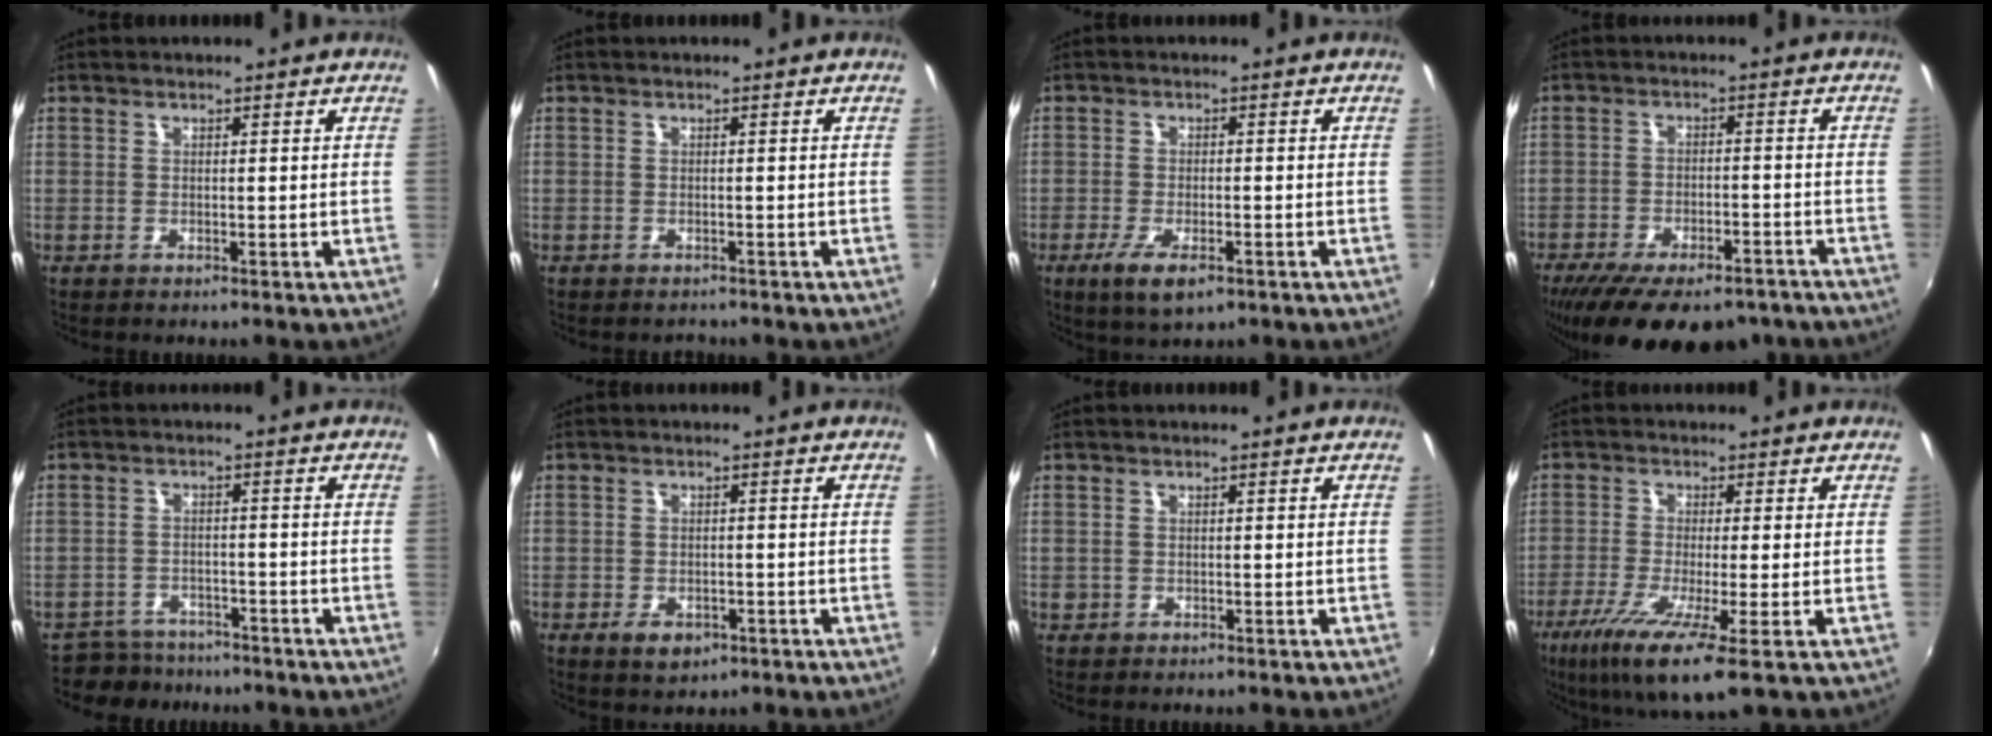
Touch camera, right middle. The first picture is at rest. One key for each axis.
{"total": 1.1, "fx": -1.0, "fy": 0.4, "fz": 0.1, "tx": -0.006, "ty": -0.003, "tz": -0.012}
{"total": 6.2, "fx": -3.4, "fy": 2.1, "fz": 4.7, "tx": -0.104, "ty": -0.020, "tz": -0.060}
{"total": 20.1, "fx": -15.2, "fy": 7.7, "fz": 10.7, "tx": -0.211, "ty": -0.039, "tz": -0.212}
{"total": 6.4, "fx": -5.6, "fy": 3.0, "fz": 0.6, "tx": -0.029, "ty": 0.000, "tz": -0.091}
{"total": 4.0, "fx": -2.0, "fy": 2.5, "fz": 2.4, "tx": -0.052, "ty": -0.009, "tz": -0.029}
{"total": 0.9, "fx": -0.2, "fy": 0.8, "fz": 0.1, "tx": -0.003, "ty": -0.003, "tz": -0.003}
{"total": 11.1, "fx": -5.3, "fy": 0.9, "fz": 9.7, "tx": -0.207, "ty": -0.043, "tz": -0.097}